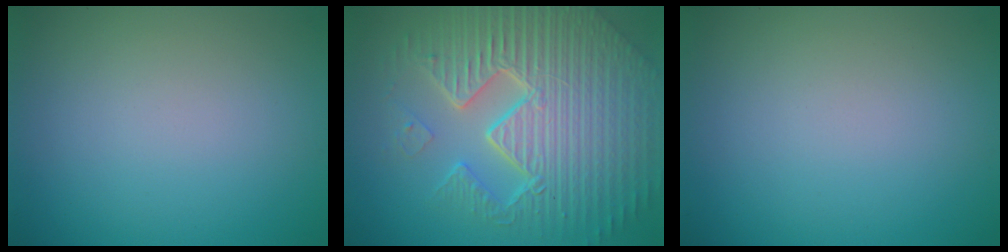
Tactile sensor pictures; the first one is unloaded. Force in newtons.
{"total": 10.8, "press": 6.9, "slide": 8.3}
{"total": 0.0}